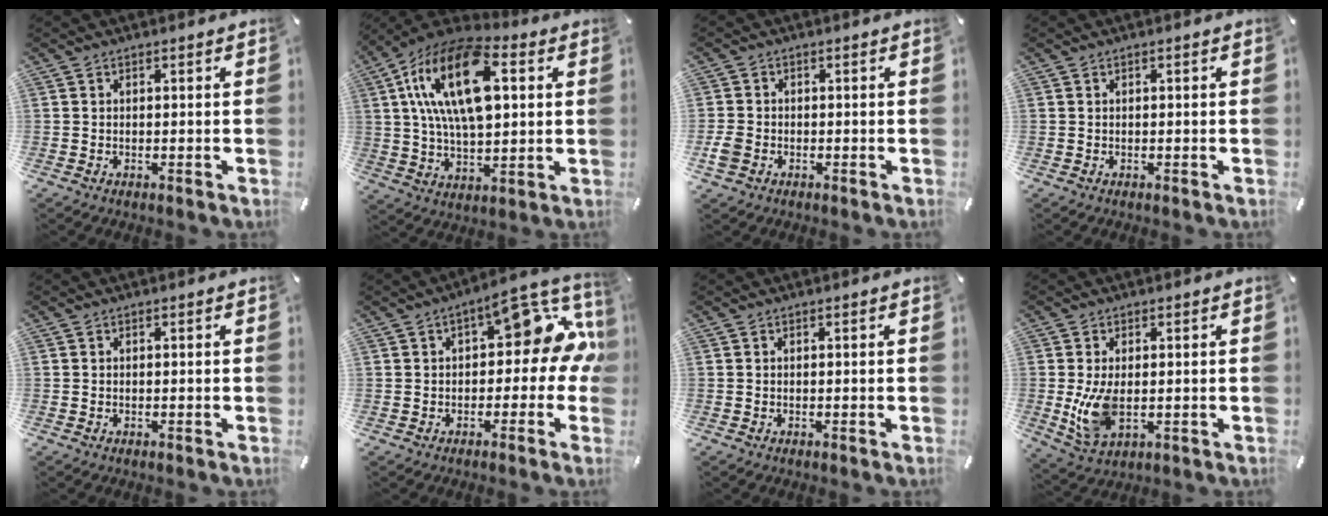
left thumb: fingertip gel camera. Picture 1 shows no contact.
{"total": 21.4, "force": [6.8, 11.1, 16.9], "torque": [-0.333, -0.003, 0.111]}
{"total": 4.1, "force": [-1.0, 3.9, 1.1], "torque": [-0.017, 0.004, -0.018]}
{"total": 0.0}
{"total": 0.0}
{"total": 12.8, "force": [4.6, 6.1, 10.4], "torque": [-0.125, -0.037, 0.071]}
{"total": 0.0}
{"total": 8.6, "force": [-0.4, 5.0, 7.0], "torque": [-0.150, -0.014, -0.010]}